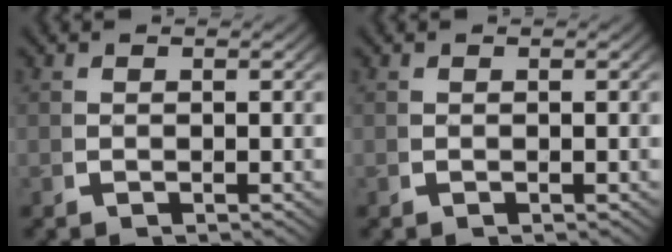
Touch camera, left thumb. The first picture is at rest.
{"total": 0.0}